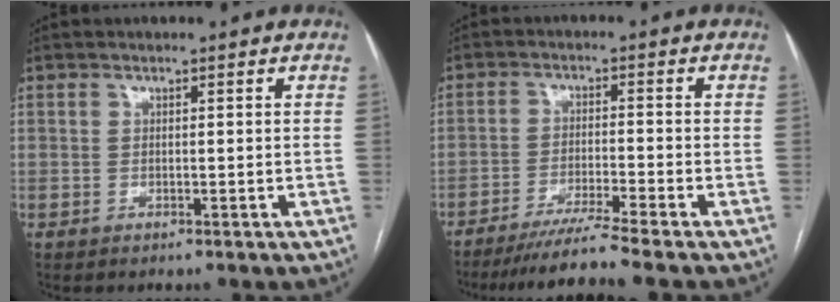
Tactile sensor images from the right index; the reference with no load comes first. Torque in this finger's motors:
{"motor_torque": [1.15, -1.00, 0.25, 0.08]}